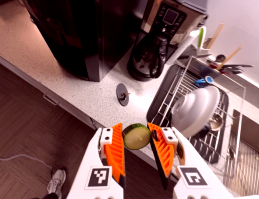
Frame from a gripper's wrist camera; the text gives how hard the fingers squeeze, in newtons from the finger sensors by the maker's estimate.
{"total": 9.0, "left": 9.2, "right": 8.8}